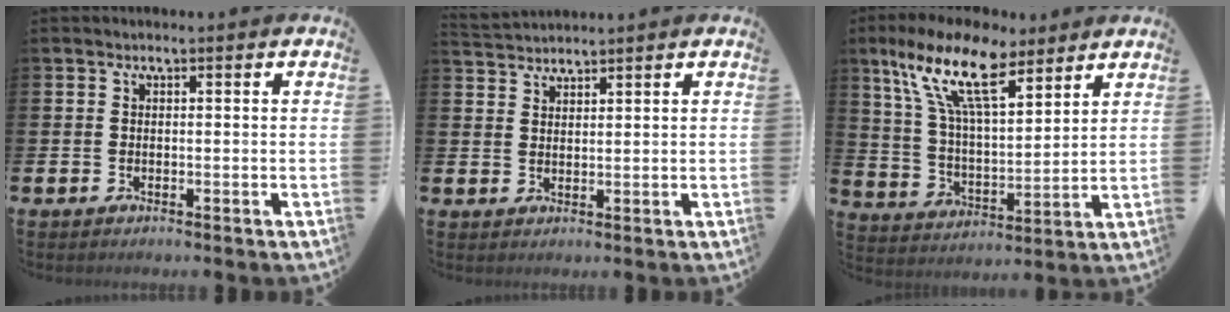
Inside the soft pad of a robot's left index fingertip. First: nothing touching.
{"total": 2.3, "force": [2.3, 0.2, -0.3], "torque": [-0.006, -0.005, 0.045]}
{"total": 13.6, "force": [9.8, 4.9, 8.2], "torque": [-0.177, -0.029, 0.174]}